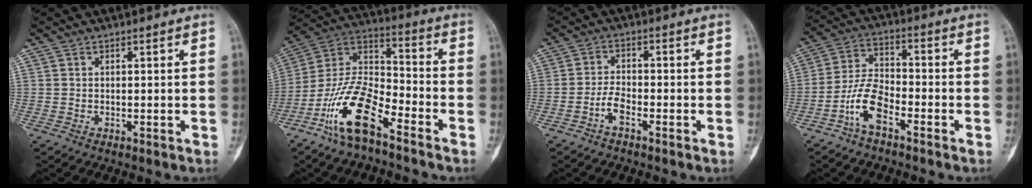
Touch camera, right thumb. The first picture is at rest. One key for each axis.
{"total": 15.1, "fx": -9.1, "fy": 5.5, "fz": 10.7, "tx": -0.207, "ty": 0.067, "tz": -0.180}
{"total": 3.5, "fx": -2.1, "fy": 1.2, "fz": 2.5, "tx": -0.048, "ty": 0.018, "tz": -0.043}
{"total": 8.1, "fx": -4.3, "fy": 3.5, "fz": 5.9, "tx": -0.119, "ty": 0.035, "tz": -0.090}